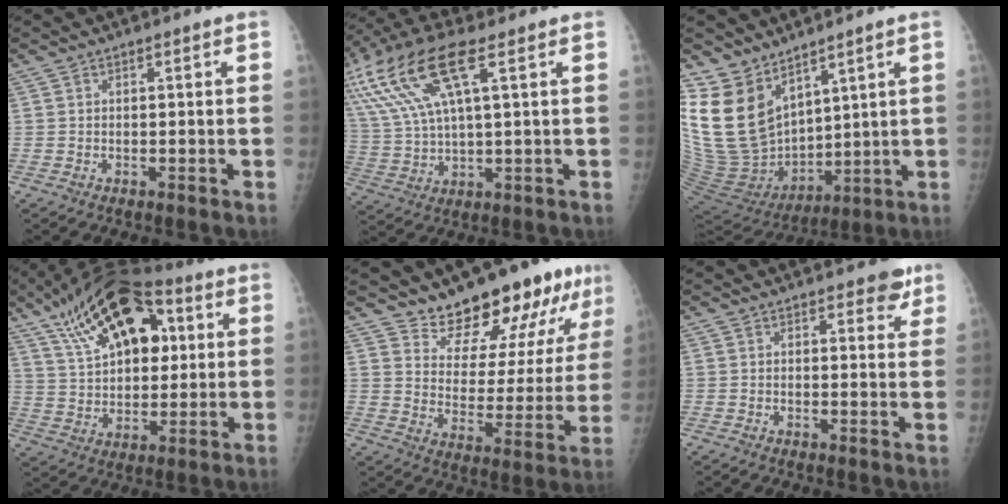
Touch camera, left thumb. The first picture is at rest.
{"total": 18.4, "force": [7.7, 5.9, 15.6], "torque": [-0.354, 0.011, 0.152]}
{"total": 17.6, "force": [10.6, 10.7, 9.2], "torque": [-0.157, -0.062, 0.232]}
{"total": 20.9, "force": [7.8, 11.7, 15.4], "torque": [-0.227, 0.003, 0.132]}
{"total": 16.1, "force": [13.2, 5.3, 7.5], "torque": [-0.062, -0.101, 0.199]}
{"total": 3.3, "force": [2.3, 1.7, 1.5], "torque": [0.010, -0.011, 0.025]}